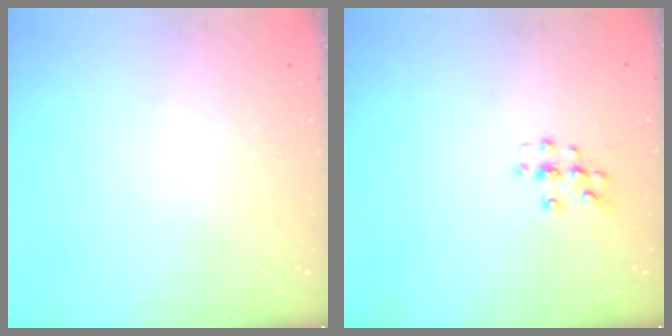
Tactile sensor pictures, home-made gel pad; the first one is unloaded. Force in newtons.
{"total": 3.9, "press": 3.8, "slide": 0.5}